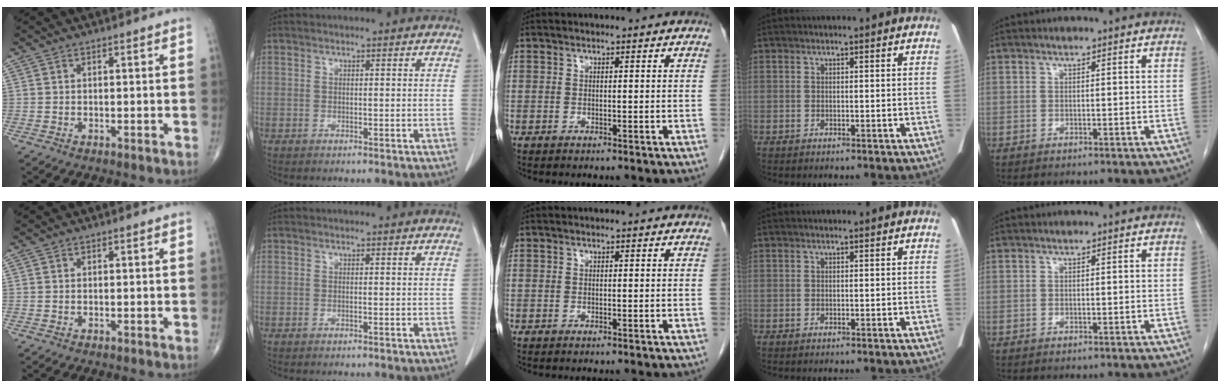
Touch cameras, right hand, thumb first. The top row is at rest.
{}